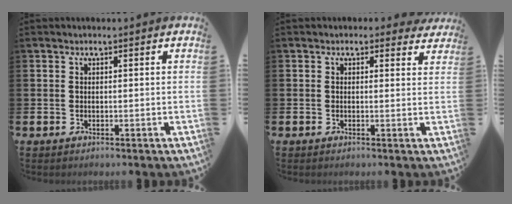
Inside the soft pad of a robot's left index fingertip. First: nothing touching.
{"total": 1.1, "force": [0.9, 0.6, 0.3], "torque": [0.000, 0.001, 0.012]}